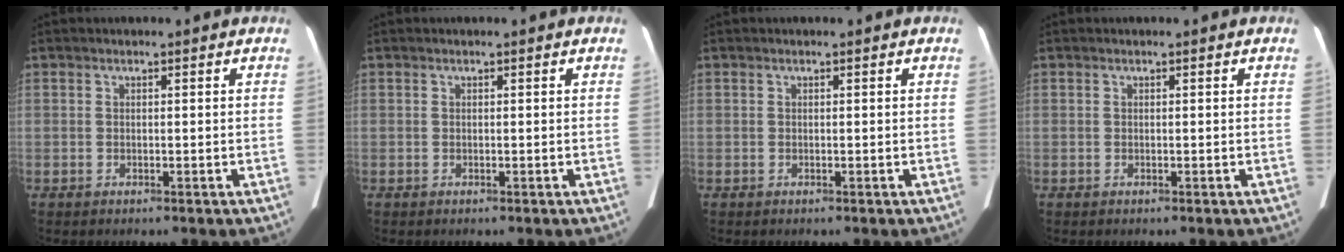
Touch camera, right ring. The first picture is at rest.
{"total": 0.0}
{"total": 0.0}
{"total": 0.0}